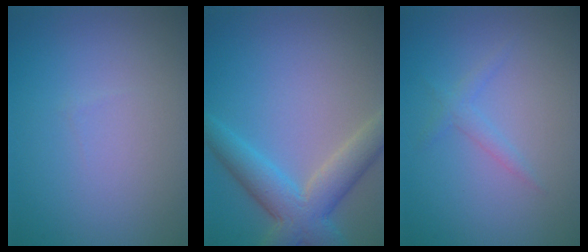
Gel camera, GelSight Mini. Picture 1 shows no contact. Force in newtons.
{"total": 6.0, "press": 6.0, "slide": 0.3}
{"total": 1.3, "press": 1.2, "slide": 0.1}